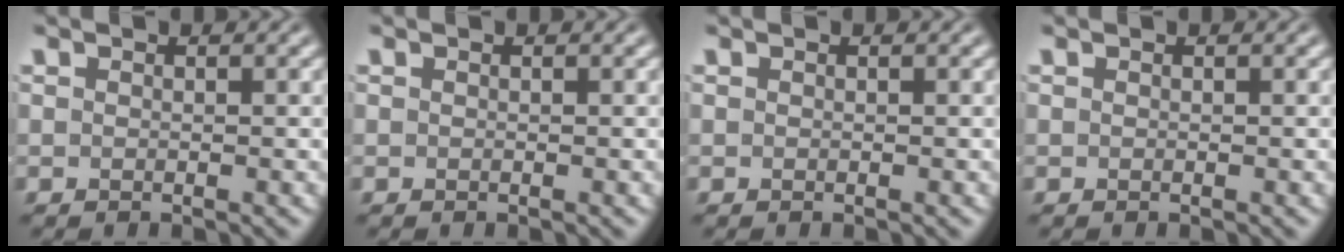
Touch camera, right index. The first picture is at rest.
{"total": 0.0}
{"total": 0.0}
{"total": 0.0}